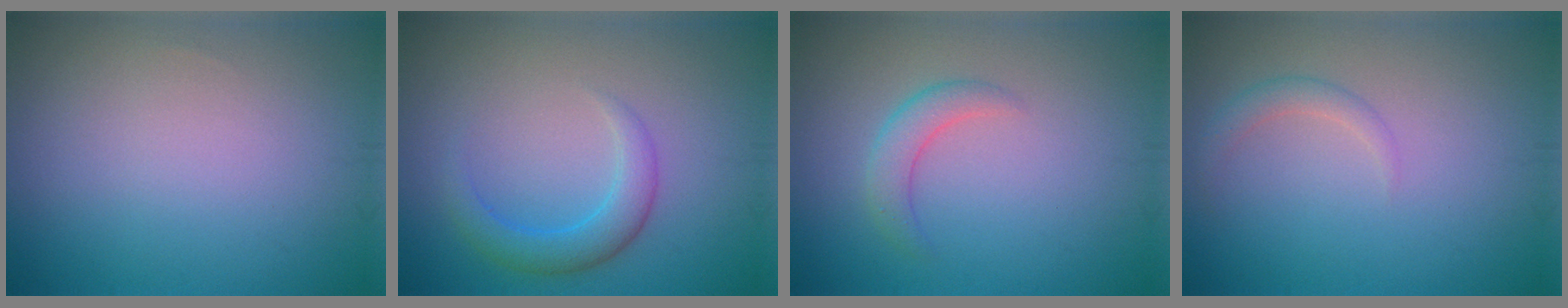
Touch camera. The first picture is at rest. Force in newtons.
{"total": 3.0, "press": 3.0, "slide": 0.1}
{"total": 2.2, "press": 2.2, "slide": 0.1}
{"total": 1.3, "press": 1.3, "slide": 0.1}